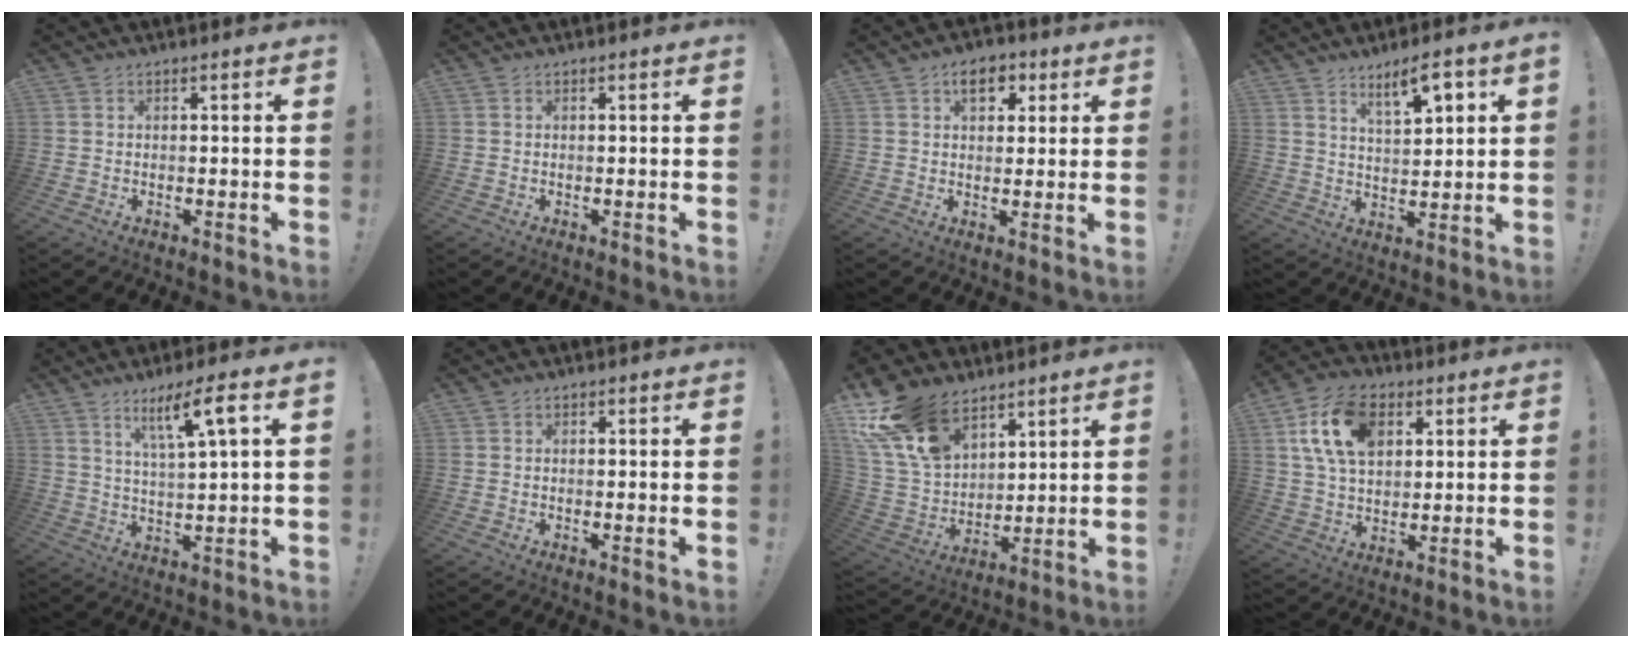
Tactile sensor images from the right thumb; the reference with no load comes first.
{"total": 0.0}
{"total": 6.5, "force": [2.7, 4.1, 4.2], "torque": [-0.046, 0.000, 0.044]}
{"total": 8.1, "force": [5.0, 1.8, 6.1], "torque": [-0.088, -0.030, 0.080]}
{"total": 9.9, "force": [4.7, 0.6, 8.6], "torque": [-0.140, -0.020, 0.070]}
{"total": 0.8, "force": [0.2, -0.1, 0.8], "torque": [-0.009, -0.003, 0.003]}
{"total": 19.3, "force": [12.3, 11.0, 10.0], "torque": [-0.213, -0.069, 0.237]}
{"total": 16.1, "force": [6.0, 10.4, 10.7], "torque": [-0.182, -0.008, 0.113]}